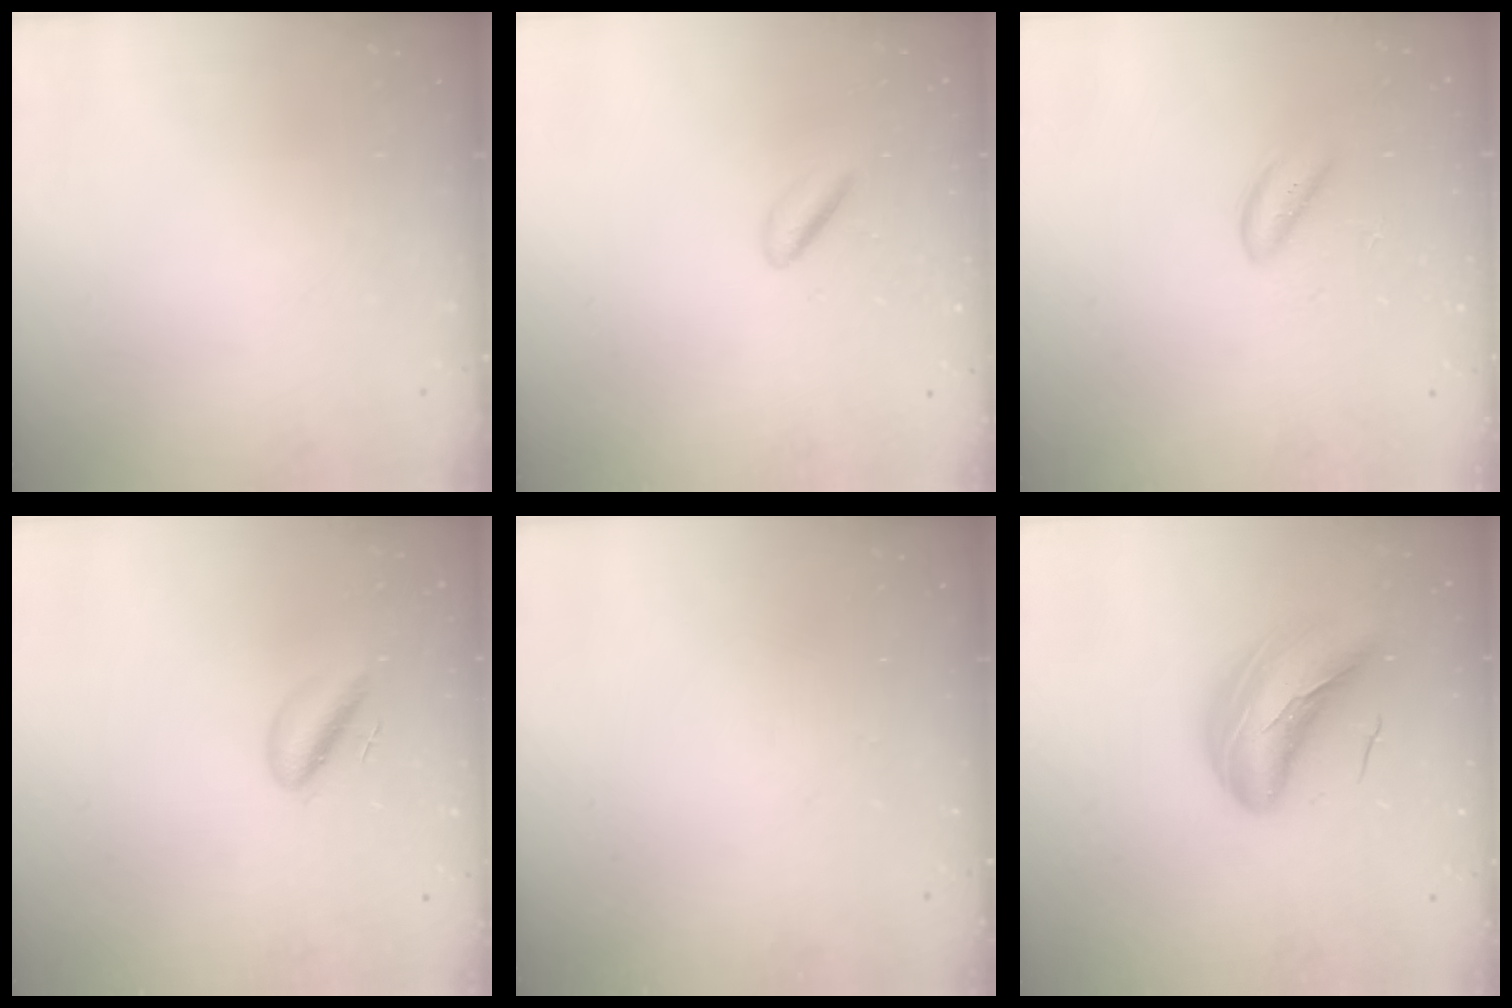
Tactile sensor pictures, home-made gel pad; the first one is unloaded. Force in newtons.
{"total": 2.1, "press": 2.0, "slide": 0.8}
{"total": 2.3, "press": 2.3, "slide": 0.5}
{"total": 5.2, "press": 4.9, "slide": 1.8}
{"total": 0.0}
{"total": 11.0, "press": 10.5, "slide": 3.3}